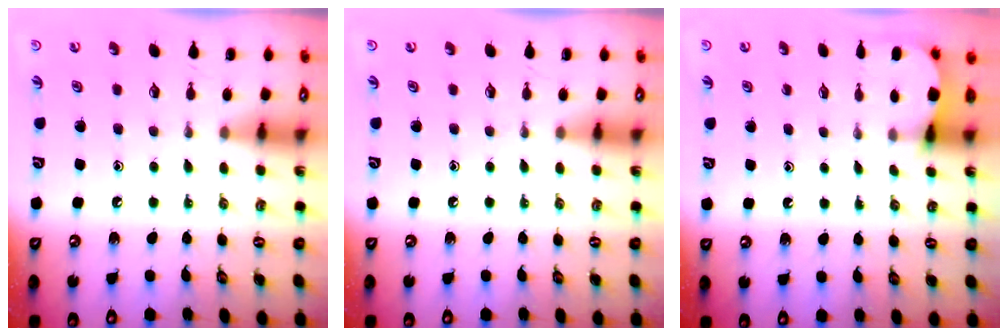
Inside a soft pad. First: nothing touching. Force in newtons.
{"total": 0.0}
{"total": 2.1, "press": 2.1, "slide": 0.1}